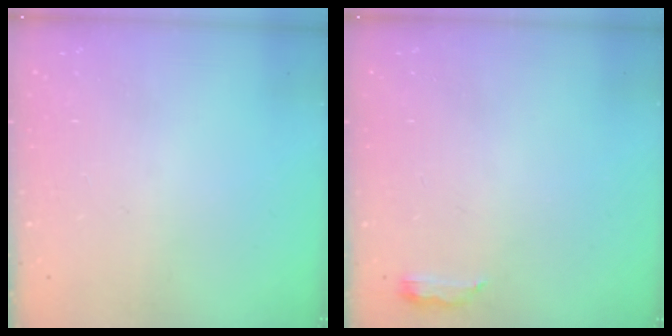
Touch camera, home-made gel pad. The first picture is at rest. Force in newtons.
{"total": 4.0, "press": 3.7, "slide": 1.3}